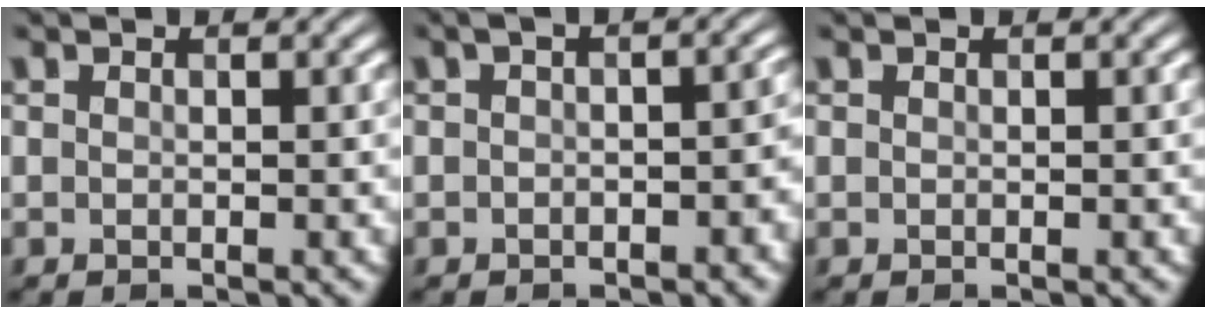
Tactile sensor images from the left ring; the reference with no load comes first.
{"total": 4.2, "force": [-0.3, 2.1, 3.6], "torque": [-0.032, 0.006, -0.015]}
{"total": 0.0}